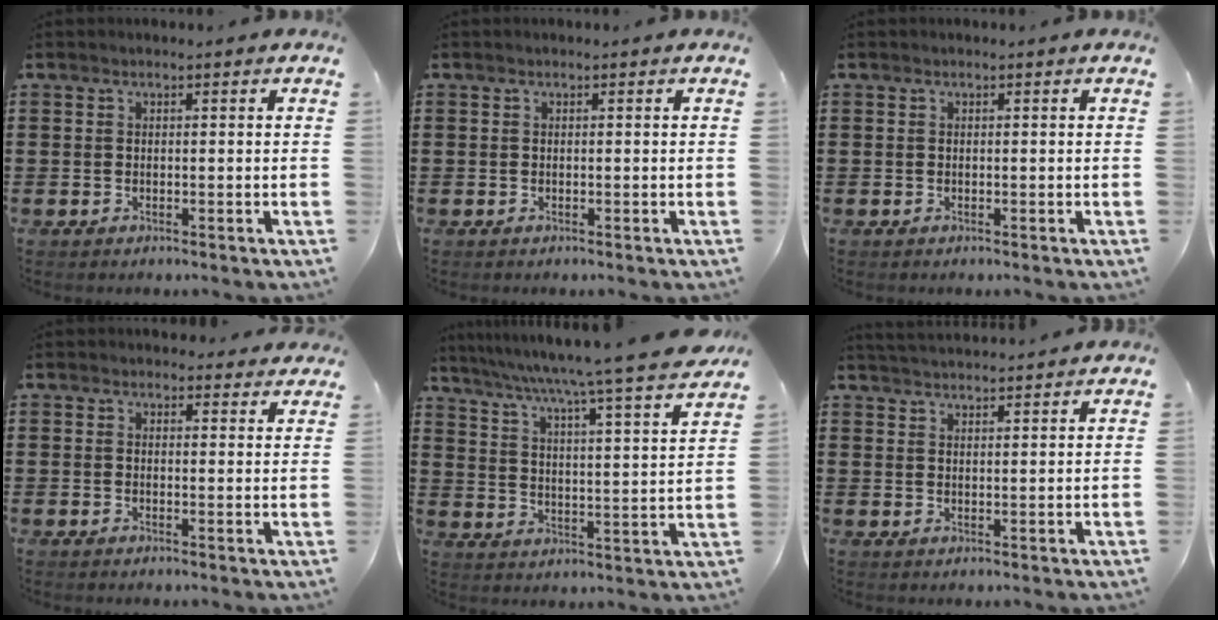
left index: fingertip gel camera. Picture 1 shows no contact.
{"total": 0.0}
{"total": 0.0}
{"total": 2.3, "force": [2.2, 0.7, 0.2], "torque": [-0.002, -0.003, 0.040]}
{"total": 5.9, "force": [5.0, -1.3, 2.8], "torque": [-0.076, -0.054, 0.073]}
{"total": 2.8, "force": [2.8, -0.4, -0.1], "torque": [-0.008, -0.009, 0.051]}